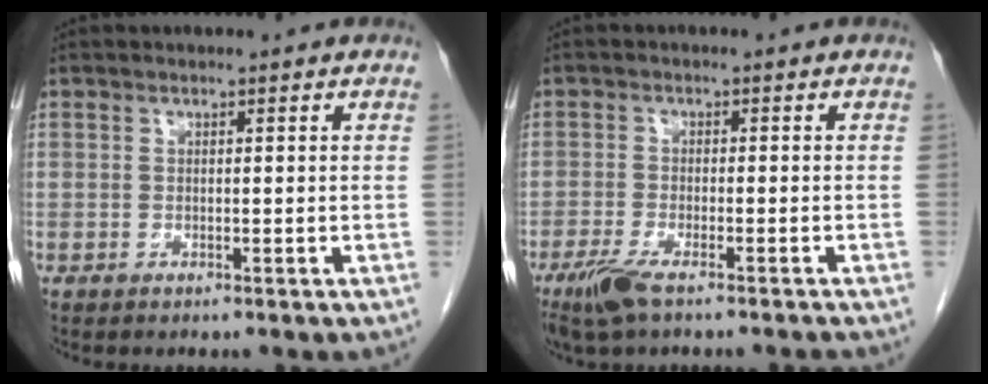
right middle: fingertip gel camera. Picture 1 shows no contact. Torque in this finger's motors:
{"motor_torque": [-0.04, -0.12, 0.08, 0.02]}